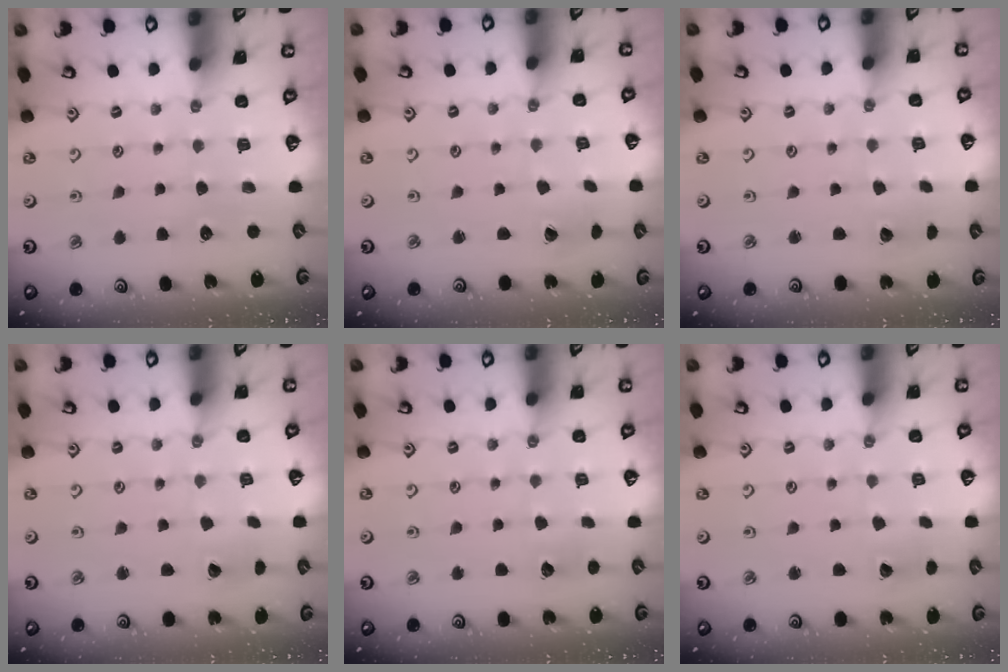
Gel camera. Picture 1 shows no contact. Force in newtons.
{"total": 0.9, "press": 0.9, "slide": 0.1}
{"total": 2.4, "press": 2.4, "slide": 0.2}
{"total": 2.7, "press": 2.7, "slide": 0.3}
{"total": 2.3, "press": 2.3, "slide": 0.1}
{"total": 2.4, "press": 2.4, "slide": 0.2}